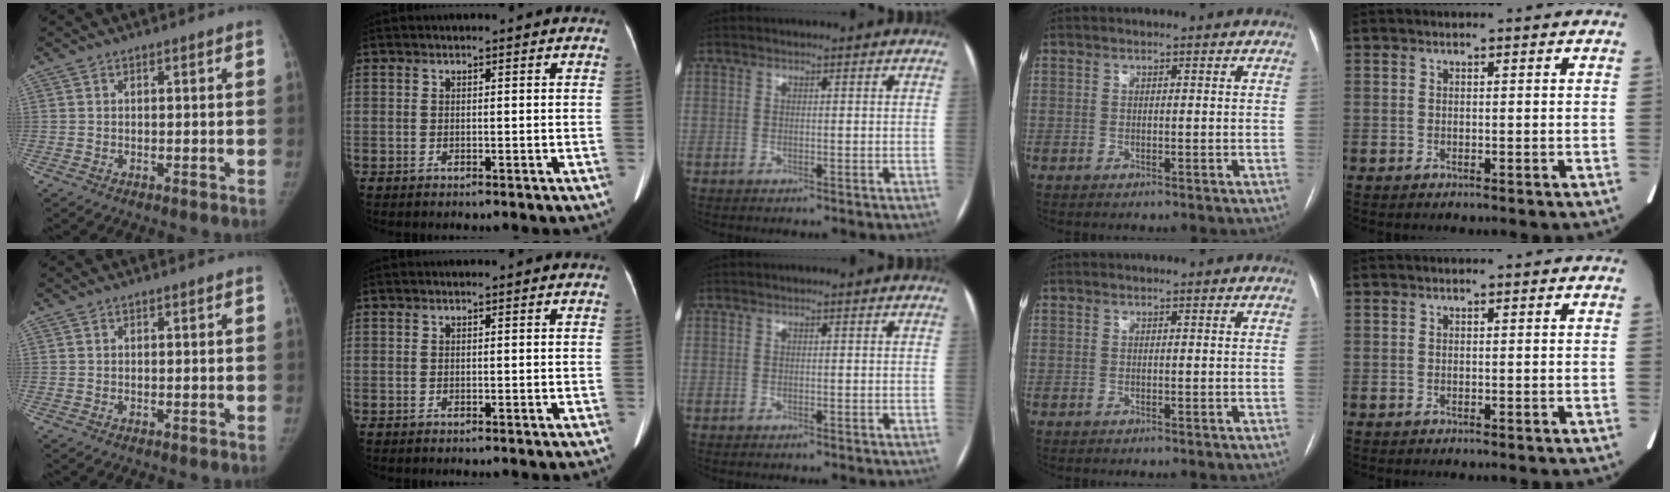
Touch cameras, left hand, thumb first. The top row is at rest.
{}